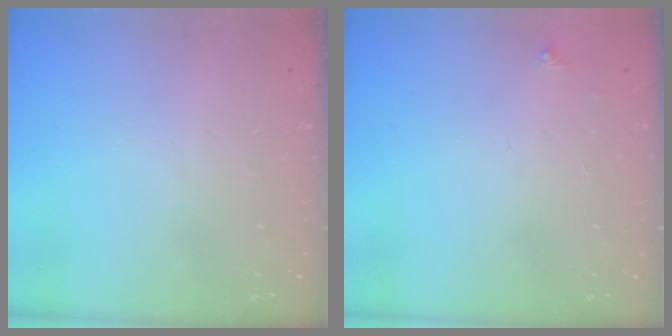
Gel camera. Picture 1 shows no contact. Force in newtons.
{"total": 2.5, "press": 2.5, "slide": 0.4}